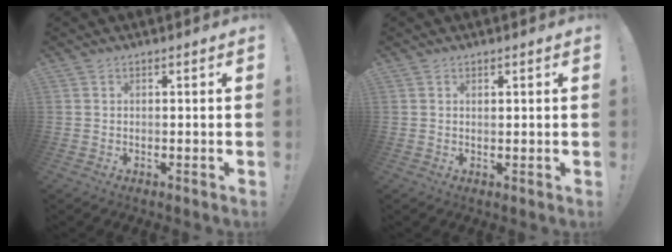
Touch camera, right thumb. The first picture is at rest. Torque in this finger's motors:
{"motor_torque": [-0.32, 0.02, -0.27, 0.20, 0.05]}